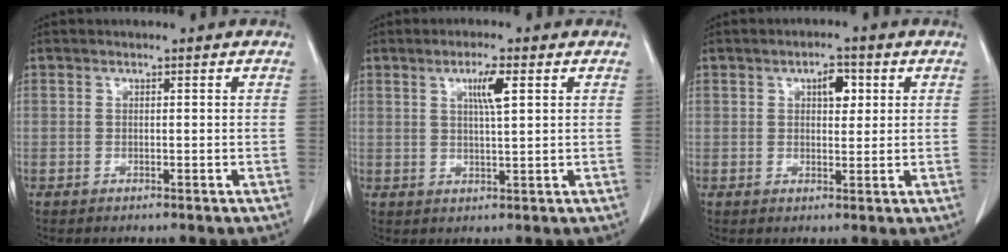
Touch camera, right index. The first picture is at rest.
{"total": 4.2, "force": [1.7, 0.2, 3.9], "torque": [-0.066, -0.002, 0.028]}
{"total": 3.6, "force": [1.3, 1.7, 2.9], "torque": [-0.043, 0.005, 0.019]}